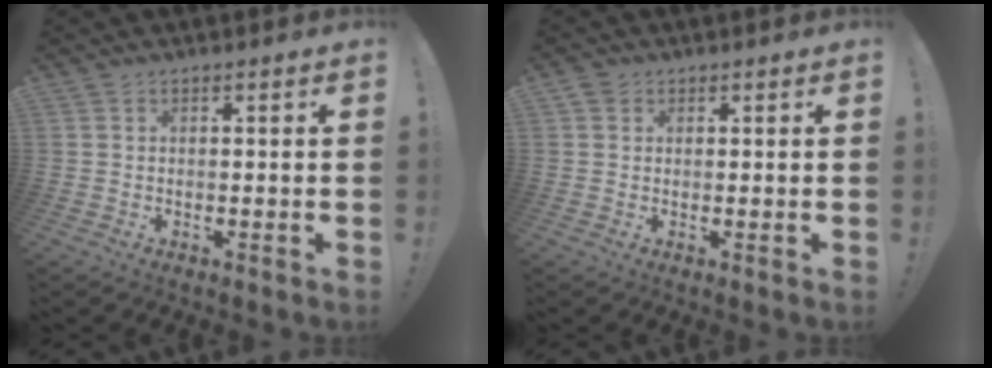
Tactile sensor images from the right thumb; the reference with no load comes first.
{"total": 1.6, "force": [0.9, 1.2, 0.3], "torque": [-0.008, 0.000, 0.018]}